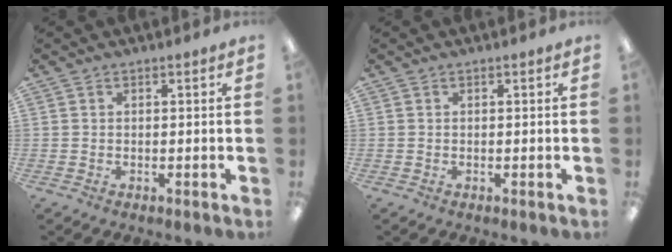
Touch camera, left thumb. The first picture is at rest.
{"total": 0.0}